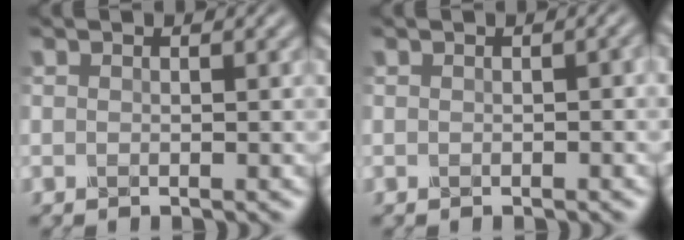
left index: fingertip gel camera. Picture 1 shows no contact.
{"total": 1.2, "force": [-0.4, 0.6, 1.0], "torque": [-0.005, 0.008, -0.008]}